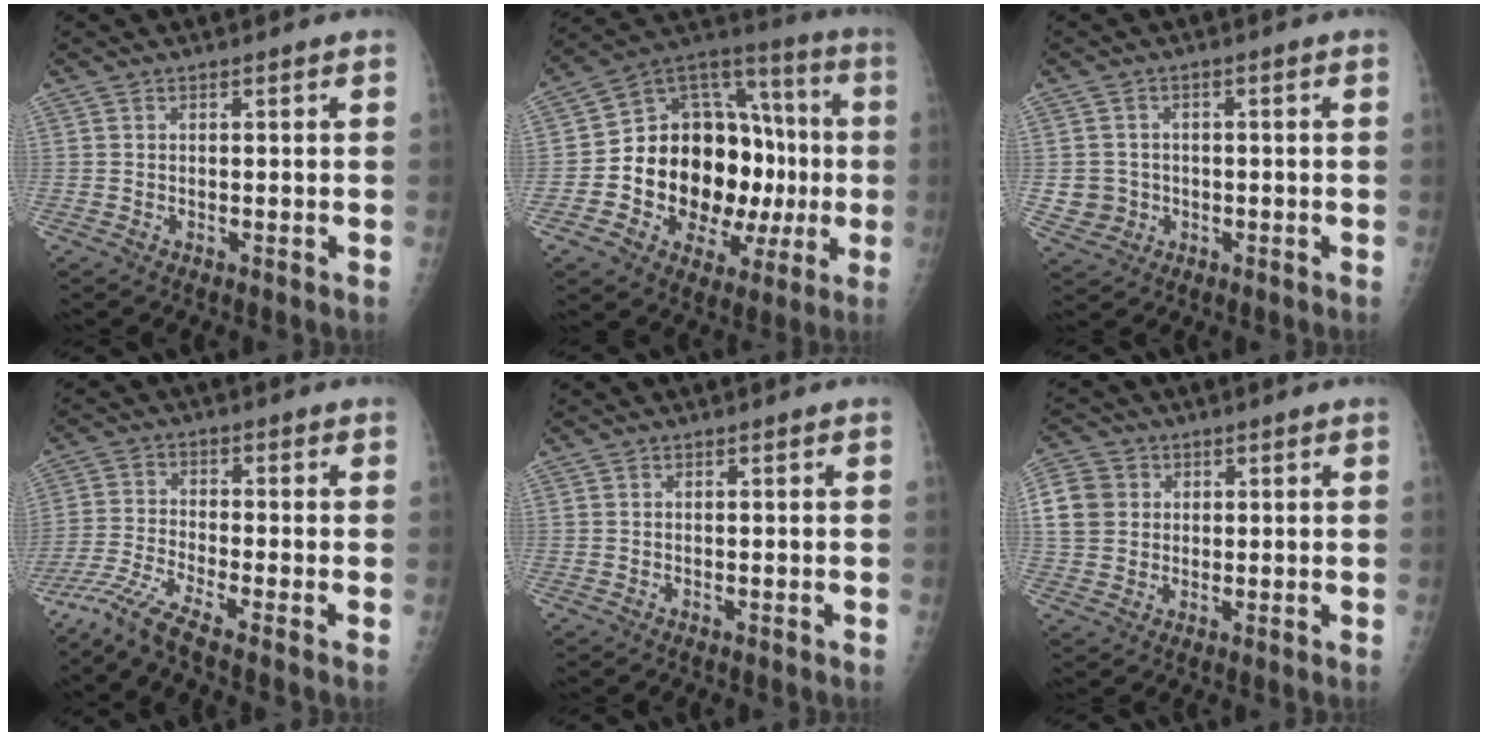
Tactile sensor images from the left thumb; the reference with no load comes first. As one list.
[{"total": 25.5, "force": [-2.7, 16.9, 18.9], "torque": [-0.238, 0.043, -0.033]}, {"total": 4.5, "force": [-0.8, 4.4, 0.6], "torque": [0.005, 0.005, -0.009]}, {"total": 6.9, "force": [-5.6, -0.8, 3.8], "torque": [-0.100, 0.001, -0.121]}, {"total": 0.0}, {"total": 19.2, "force": [4.2, 16.8, 8.5], "torque": [-0.248, 0.054, 0.094]}]